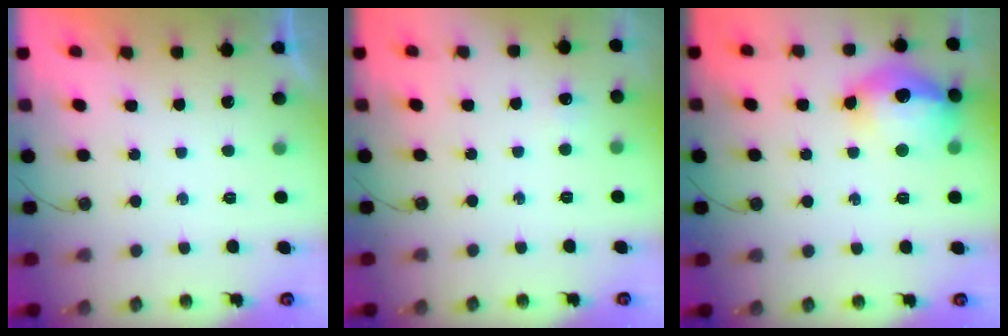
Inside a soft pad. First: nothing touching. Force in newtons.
{"total": 4.3, "press": 4.2, "slide": 0.6}
{"total": 17.5, "press": 17.4, "slide": 1.5}